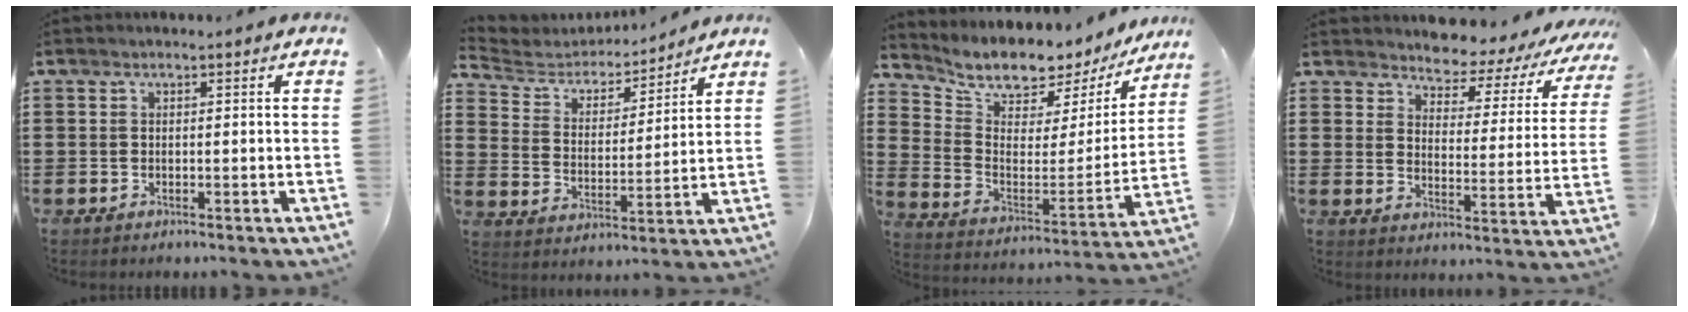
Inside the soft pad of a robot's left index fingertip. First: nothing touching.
{"total": 4.9, "force": [4.7, 1.4, 0.5], "torque": [-0.041, -0.031, 0.076]}
{"total": 6.6, "force": [6.3, 2.0, 0.8], "torque": [-0.036, -0.065, 0.098]}
{"total": 3.5, "force": [3.4, 0.9, 0.2], "torque": [-0.022, -0.035, 0.048]}